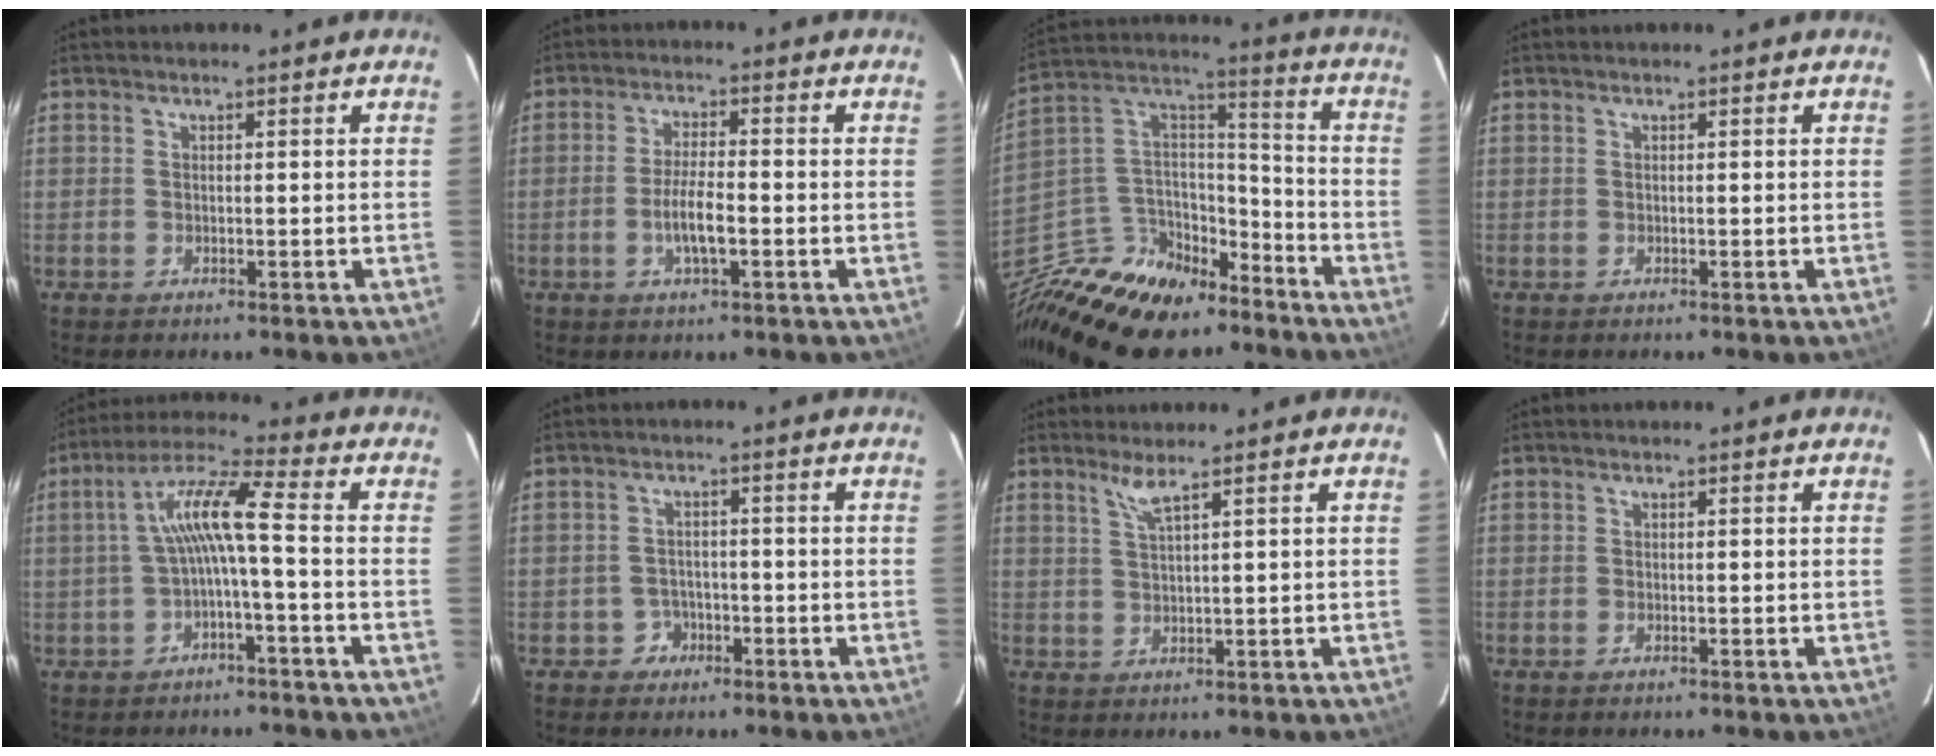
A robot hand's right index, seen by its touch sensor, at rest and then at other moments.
{"total": 5.6, "force": [-1.8, 1.3, 5.1], "torque": [-0.101, -0.003, -0.033]}
{"total": 22.0, "force": [-15.4, 12.0, 10.1], "torque": [-0.236, 0.050, -0.248]}
{"total": 0.0}
{"total": 7.7, "force": [-1.5, 0.2, 7.6], "torque": [-0.164, 0.020, -0.024]}
{"total": 3.2, "force": [-1.8, 2.7, -0.1], "torque": [0.002, 0.015, -0.029]}
{"total": 2.6, "force": [1.9, -0.5, 1.7], "torque": [-0.037, -0.005, 0.039]}
{"total": 0.0}